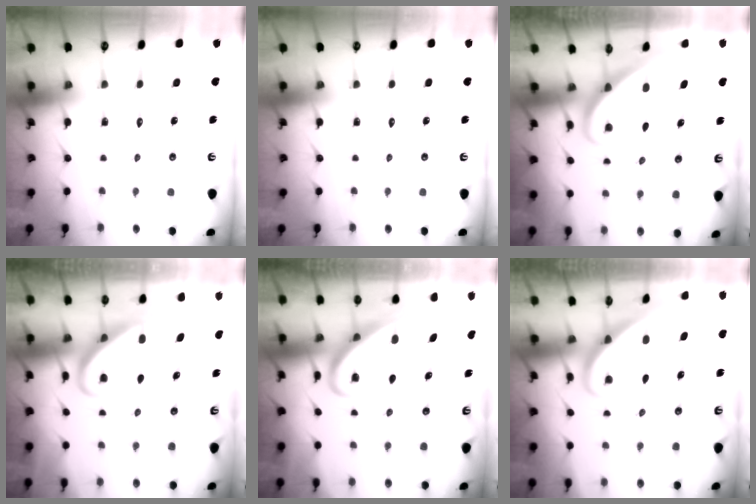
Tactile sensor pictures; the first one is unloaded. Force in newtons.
{"total": 0.0}
{"total": 2.1, "press": 2.1, "slide": 0.1}
{"total": 2.6, "press": 2.6, "slide": 0.4}
{"total": 2.7, "press": 2.6, "slide": 0.3}
{"total": 2.1, "press": 2.1, "slide": 0.1}